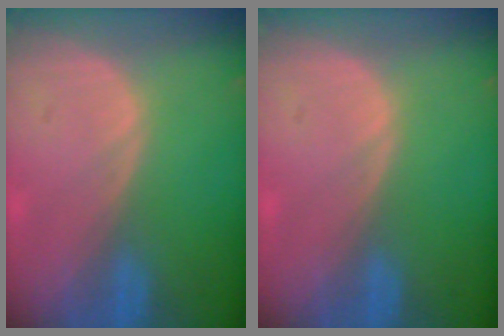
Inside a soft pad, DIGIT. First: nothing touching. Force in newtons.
{"total": 0.0}